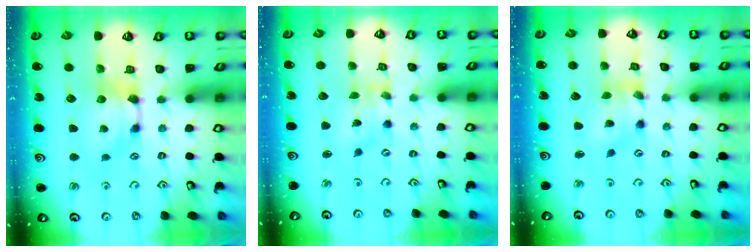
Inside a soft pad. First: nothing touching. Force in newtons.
{"total": 2.9, "press": 2.7, "slide": 0.9}
{"total": 2.4, "press": 1.6, "slide": 1.7}